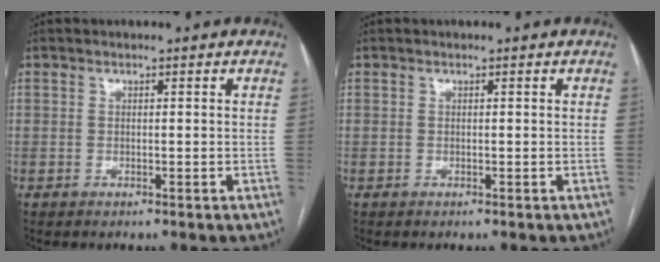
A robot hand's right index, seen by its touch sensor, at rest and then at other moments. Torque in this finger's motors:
{"motor_torque": [0.00, 0.00, 0.00, 0.00]}